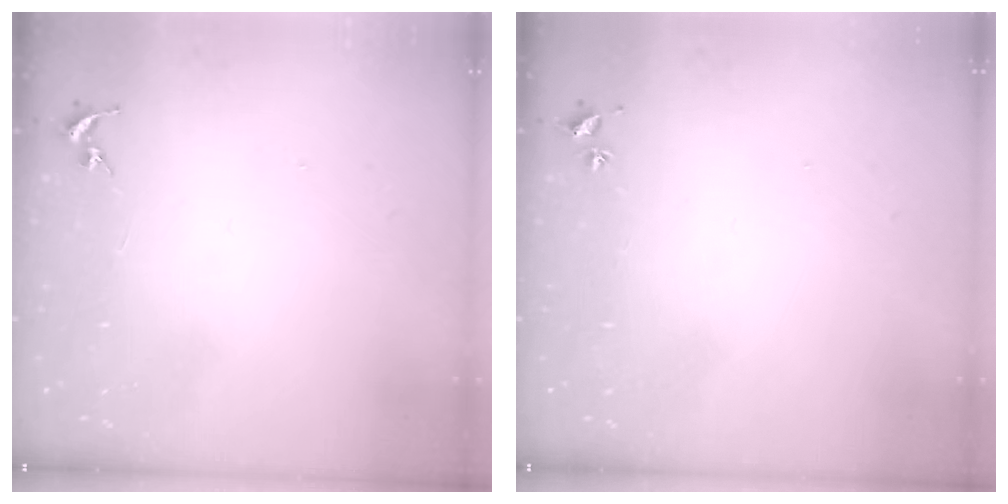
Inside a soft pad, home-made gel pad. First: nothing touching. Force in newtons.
{"total": 2.0, "press": 2.0, "slide": 0.3}